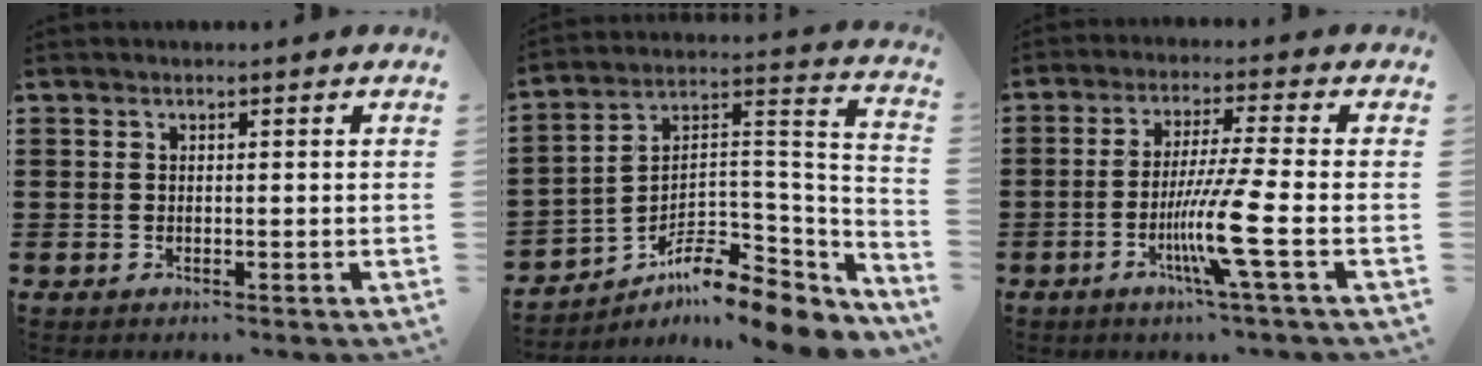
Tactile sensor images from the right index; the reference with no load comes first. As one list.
[{"total": 8.7, "force": [-6.8, 2.7, 4.7], "torque": [-0.080, 0.001, -0.134]}, {"total": 9.6, "force": [-3.2, -0.7, 9.0], "torque": [-0.177, -0.025, -0.064]}]